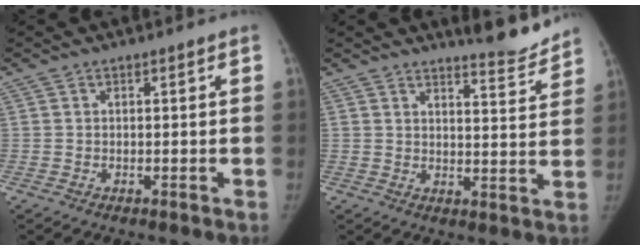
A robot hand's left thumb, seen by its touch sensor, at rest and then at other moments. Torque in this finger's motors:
{"motor_torque": [0.78, -0.53, 0.65, -0.46, 0.05]}